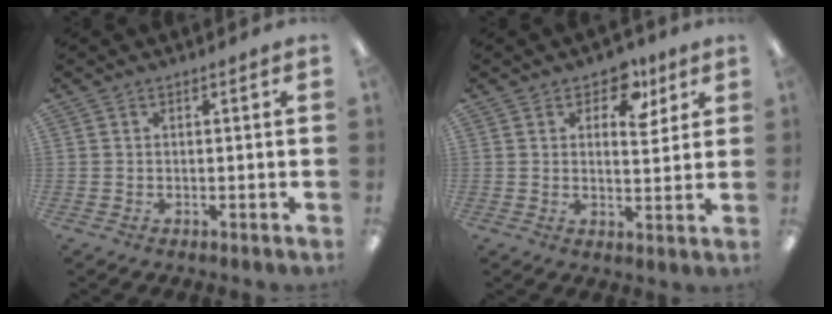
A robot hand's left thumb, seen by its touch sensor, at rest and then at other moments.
{"total": 9.0, "force": [5.1, 4.9, 5.6], "torque": [-0.060, -0.019, 0.082]}